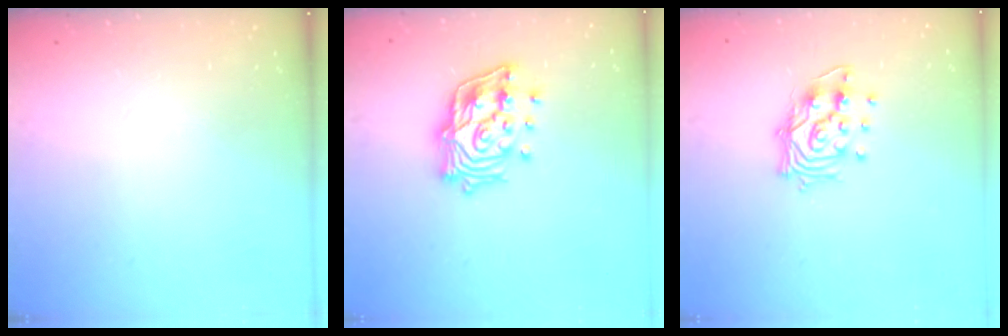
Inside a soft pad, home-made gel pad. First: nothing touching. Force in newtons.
{"total": 17.1, "press": 16.9, "slide": 2.5}
{"total": 12.4, "press": 12.4, "slide": 1.0}